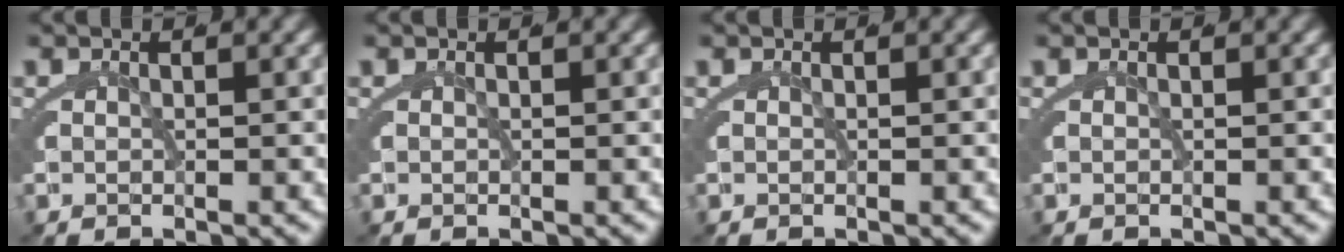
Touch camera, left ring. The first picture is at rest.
{"total": 0.0}
{"total": 0.0}
{"total": 0.0}